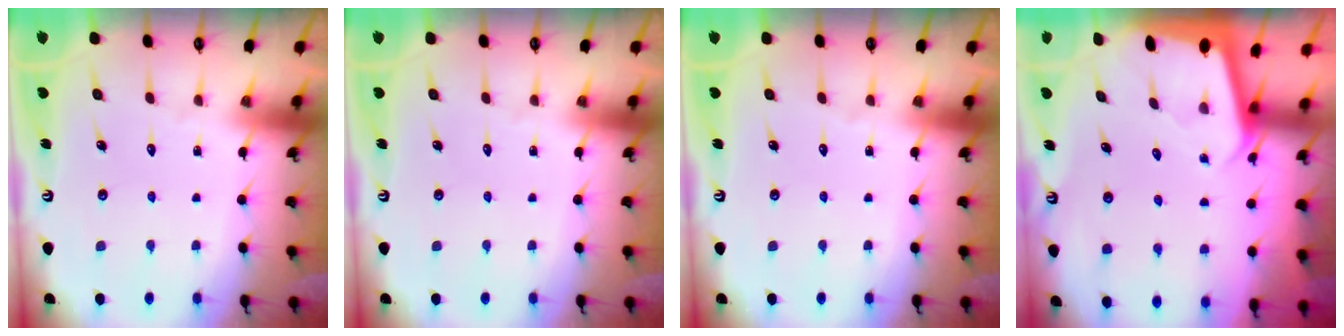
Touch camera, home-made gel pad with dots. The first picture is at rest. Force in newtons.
{"total": 0.0}
{"total": 0.0}
{"total": 1.9, "press": 1.9, "slide": 0.1}